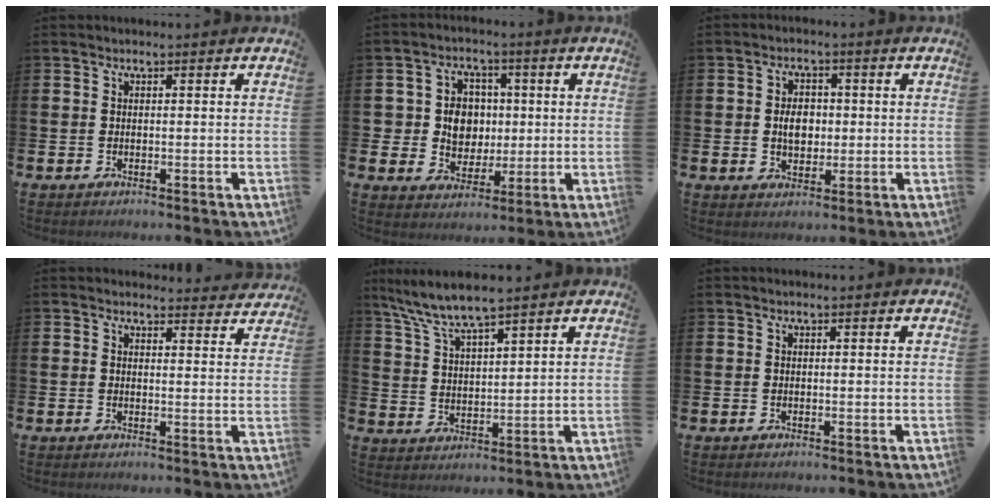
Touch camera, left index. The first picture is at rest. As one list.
[{"total": 6.6, "force": [1.0, 5.7, 3.2], "torque": [-0.065, 0.014, 0.012]}, {"total": 3.8, "force": [0.1, 2.8, 2.6], "torque": [-0.031, 0.002, -0.008]}, {"total": 2.6, "force": [2.5, 0.6, -0.1], "torque": [0.009, -0.017, 0.042]}, {"total": 6.1, "force": [5.6, 0.2, 2.4], "torque": [-0.073, -0.024, 0.100]}, {"total": 0.0}]